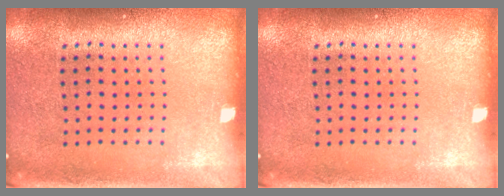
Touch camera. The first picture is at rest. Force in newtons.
{"total": 0.0}